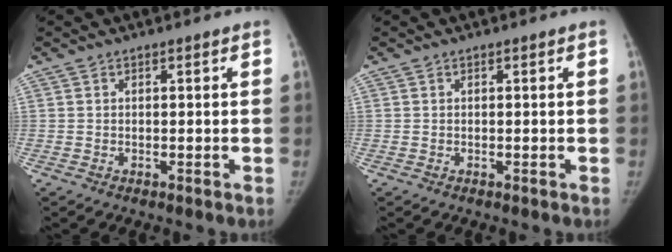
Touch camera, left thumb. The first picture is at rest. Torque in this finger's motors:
{"motor_torque": [0.00, 0.00, 0.20, -0.20, 0.00]}